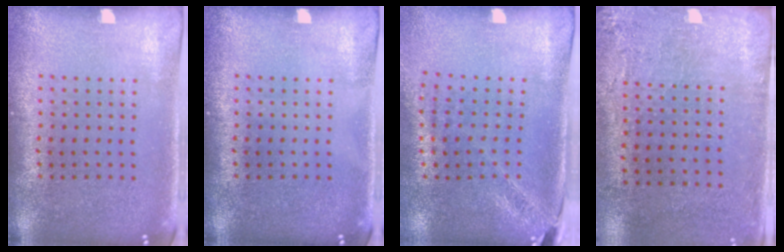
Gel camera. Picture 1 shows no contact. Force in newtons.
{"total": 0.0}
{"total": 1.9, "press": 1.6, "slide": 1.0}
{"total": 2.9, "press": 2.4, "slide": 1.6}